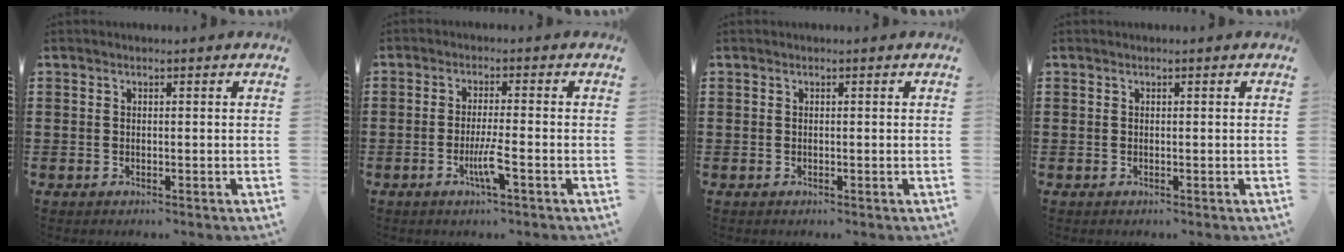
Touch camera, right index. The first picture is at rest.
{"total": 4.9, "force": [-2.0, 0.3, 4.4], "torque": [-0.087, -0.012, -0.037]}
{"total": 0.0}
{"total": 0.0}